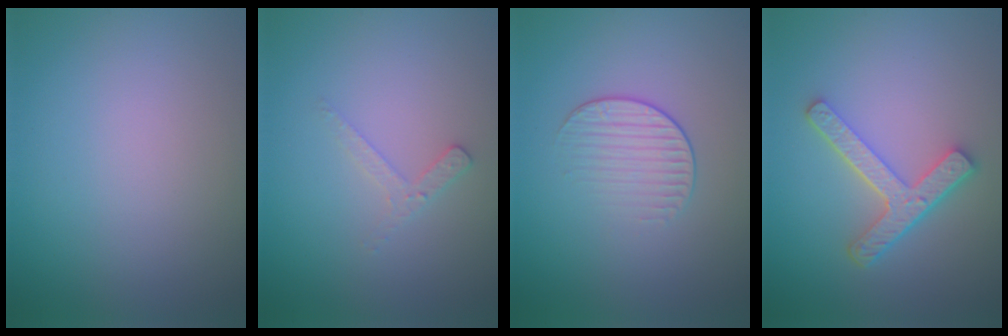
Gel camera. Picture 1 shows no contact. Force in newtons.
{"total": 1.6, "press": 1.5, "slide": 0.4}
{"total": 1.7, "press": 1.1, "slide": 1.3}
{"total": 4.2, "press": 3.1, "slide": 2.8}